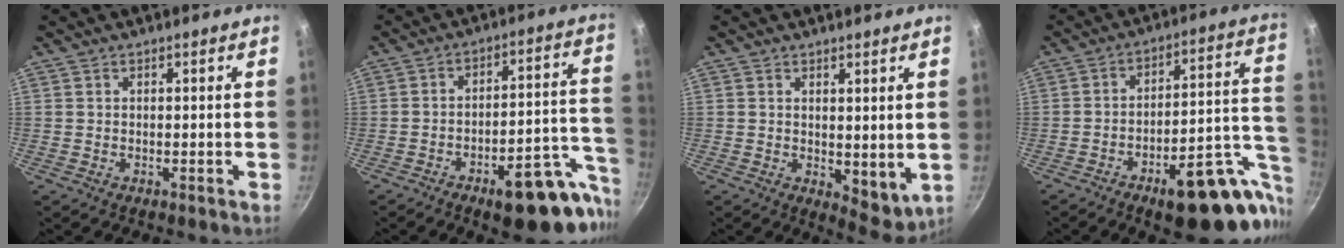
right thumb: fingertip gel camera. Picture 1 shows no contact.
{"total": 18.5, "force": [-10.3, 6.5, 14.0], "torque": [-0.129, 0.068, -0.140]}
{"total": 6.0, "force": [1.5, 3.0, 4.9], "torque": [-0.058, -0.025, 0.026]}
{"total": 21.4, "force": [-9.6, 8.1, 17.3], "torque": [-0.178, 0.050, -0.133]}